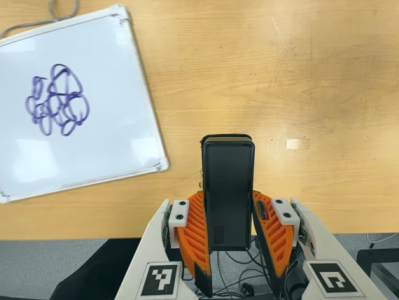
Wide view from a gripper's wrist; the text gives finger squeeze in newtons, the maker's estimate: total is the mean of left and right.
{"total": 5.3, "left": 3.7, "right": 6.8}